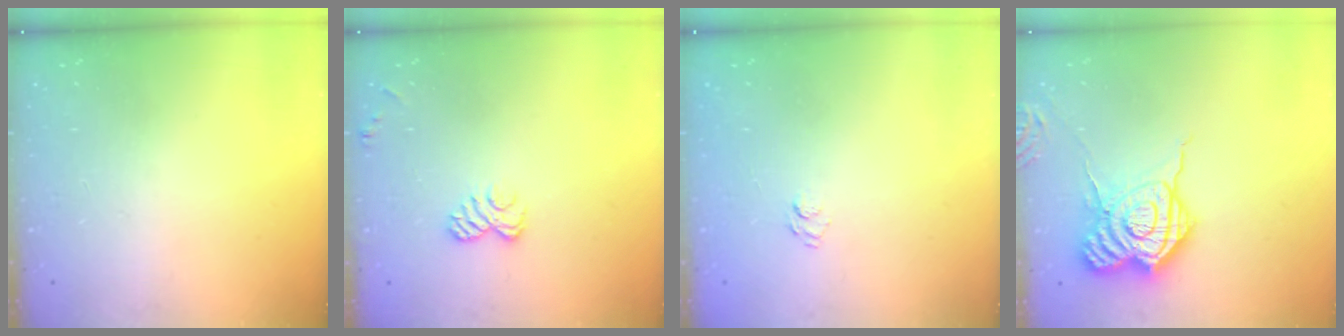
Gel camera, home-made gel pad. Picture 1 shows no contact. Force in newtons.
{"total": 6.1, "press": 5.9, "slide": 1.4}
{"total": 5.8, "press": 5.7, "slide": 1.1}
{"total": 15.9, "press": 15.9, "slide": 1.0}